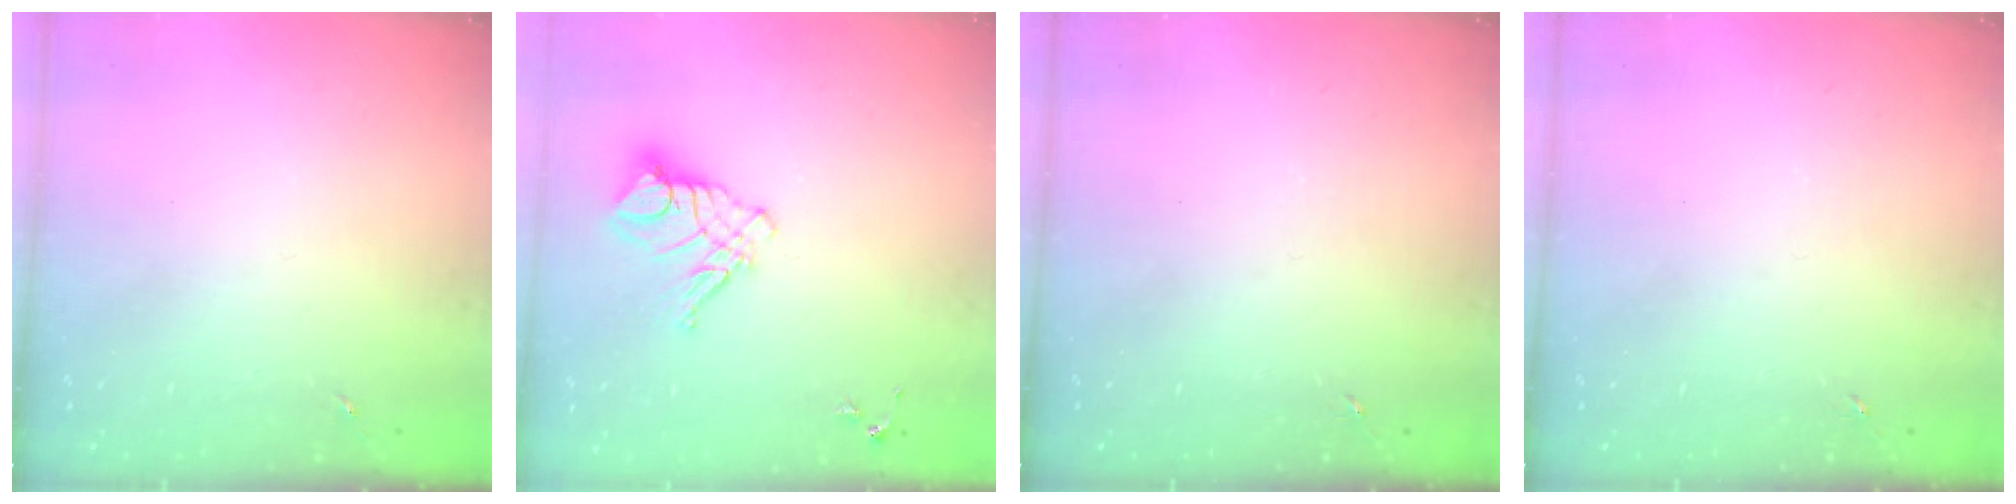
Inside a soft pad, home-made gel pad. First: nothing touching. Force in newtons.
{"total": 10.7, "press": 10.6, "slide": 1.1}
{"total": 0.0}
{"total": 0.0}